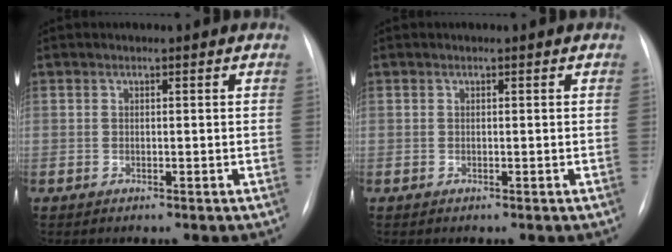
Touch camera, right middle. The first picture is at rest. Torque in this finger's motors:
{"motor_torque": [0.00, 0.00, 0.00, 0.00]}